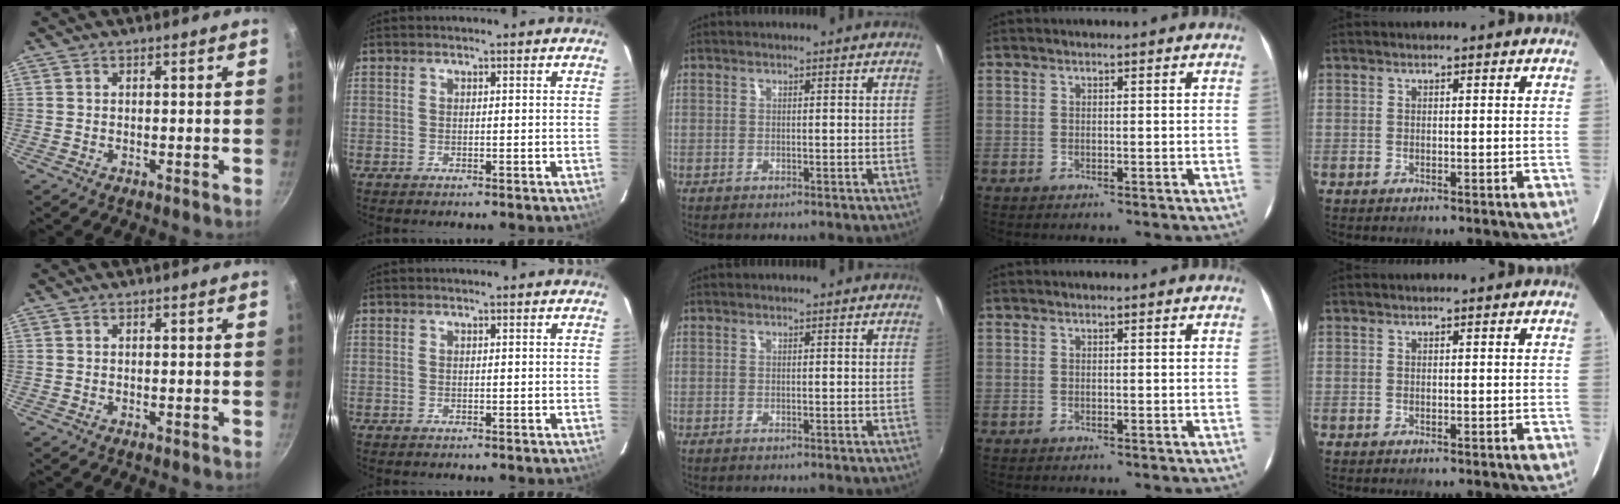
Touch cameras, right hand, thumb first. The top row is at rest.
{}